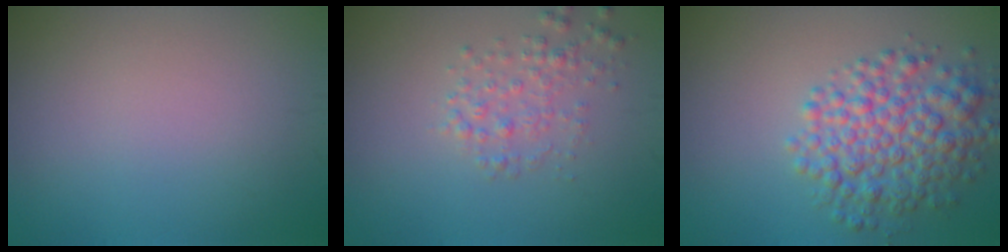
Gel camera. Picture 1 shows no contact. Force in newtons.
{"total": 2.1, "press": 2.1, "slide": 0.1}
{"total": 5.9, "press": 5.9, "slide": 0.1}